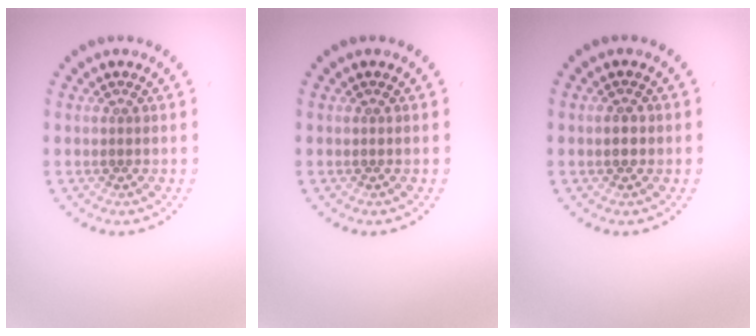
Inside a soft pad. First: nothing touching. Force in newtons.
{"total": 0.0}
{"total": 0.8, "press": 0.8, "slide": 0.2}